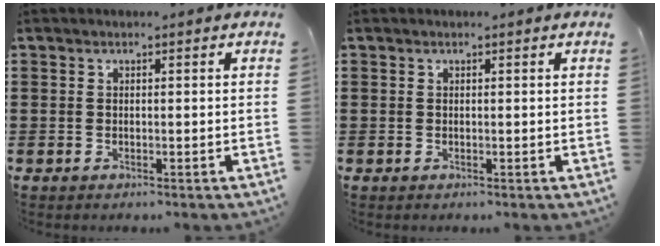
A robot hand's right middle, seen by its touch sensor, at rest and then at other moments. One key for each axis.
{"total": 0.0}